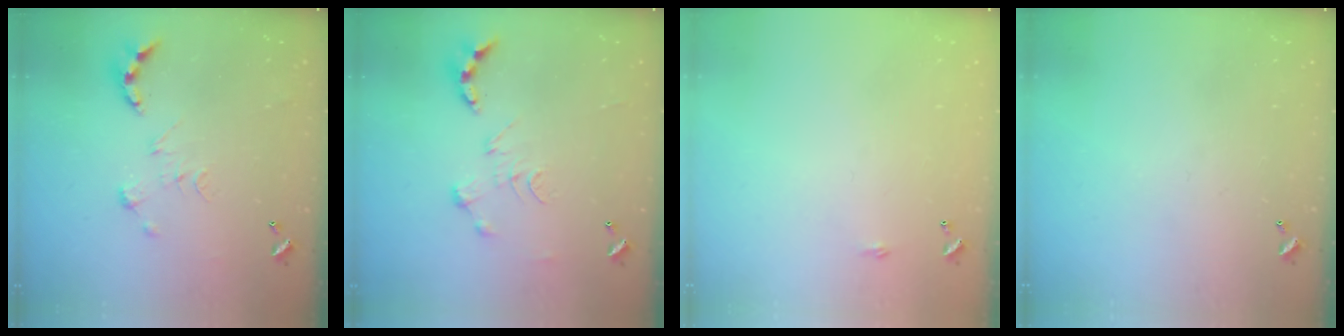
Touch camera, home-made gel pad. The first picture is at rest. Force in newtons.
{"total": 0.0}
{"total": 2.2, "press": 2.1, "slide": 0.4}
{"total": 0.0}